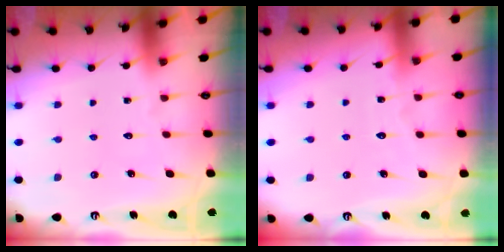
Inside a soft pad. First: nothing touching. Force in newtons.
{"total": 2.4, "press": 2.4, "slide": 0.2}